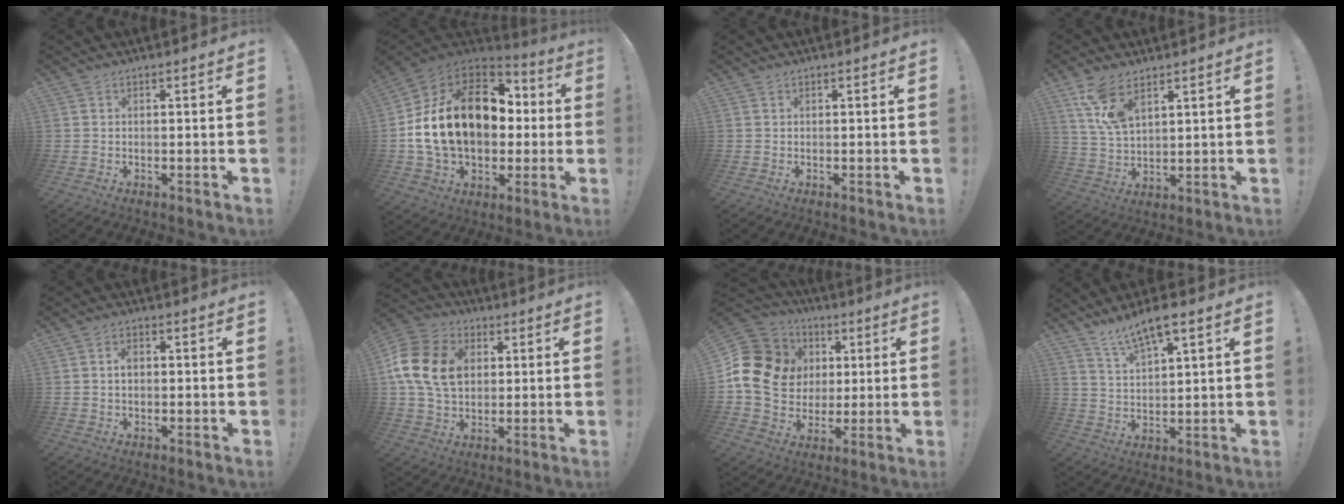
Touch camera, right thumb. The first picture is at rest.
{"total": 23.5, "force": [2.7, 16.2, 16.7], "torque": [-0.285, 0.011, 0.077]}
{"total": 0.0}
{"total": 9.9, "force": [6.1, 4.8, 6.2], "torque": [-0.115, -0.019, 0.118]}
{"total": 2.8, "force": [-0.1, 1.9, 2.1], "torque": [-0.033, 0.005, -0.004]}
{"total": 17.4, "force": [3.4, 13.1, 10.8], "torque": [-0.198, 0.001, 0.066]}
{"total": 18.1, "force": [2.9, 15.3, 9.2], "torque": [-0.172, 0.001, 0.077]}
{"total": 8.8, "force": [6.8, 1.9, 5.4], "torque": [-0.093, -0.038, 0.120]}